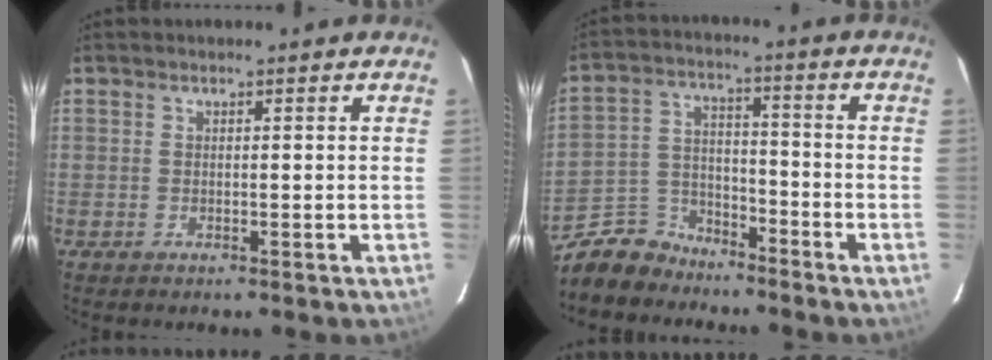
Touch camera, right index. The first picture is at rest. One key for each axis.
{"total": 9.2, "fx": -8.0, "fy": 4.3, "fz": 1.6, "tx": -0.054, "ty": 0.023, "tz": -0.147}